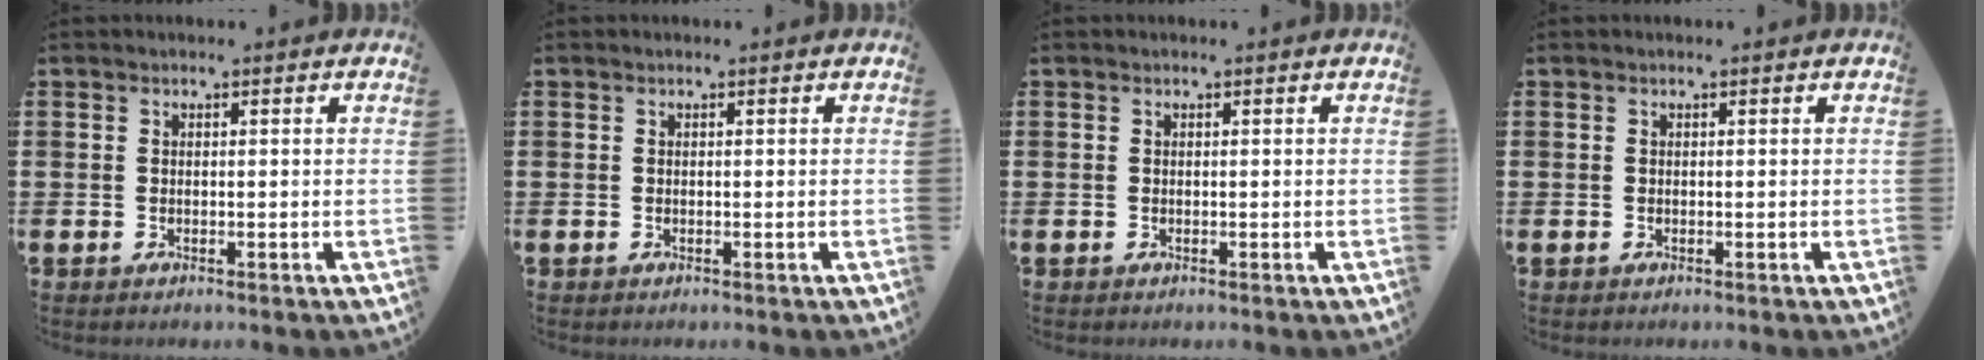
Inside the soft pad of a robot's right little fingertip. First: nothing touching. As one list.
[{"total": 0.0}, {"total": 0.0}, {"total": 0.0}]